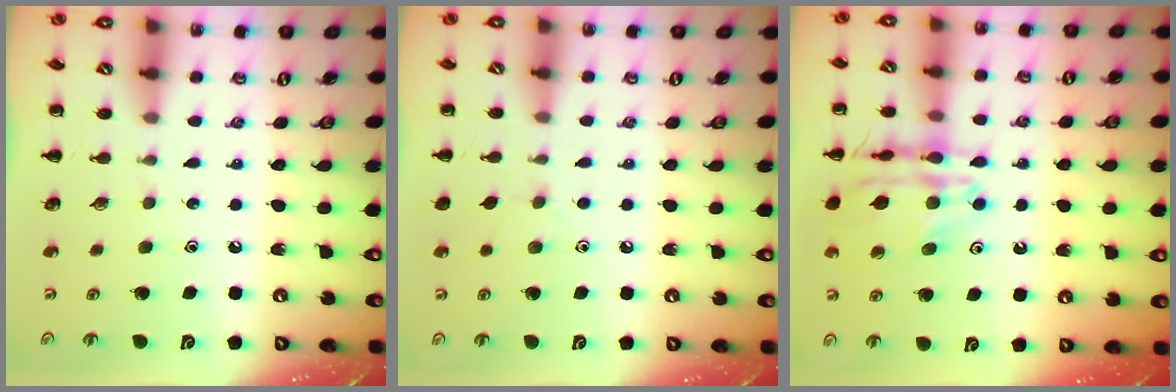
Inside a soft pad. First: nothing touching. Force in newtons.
{"total": 3.5, "press": 3.2, "slide": 1.3}
{"total": 14.5, "press": 14.3, "slide": 1.8}